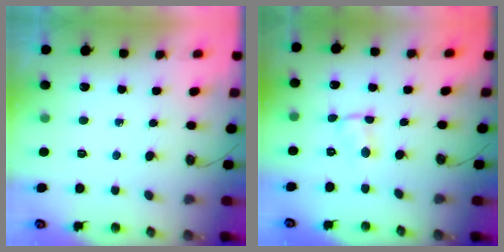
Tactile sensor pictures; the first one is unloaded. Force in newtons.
{"total": 1.4, "press": 1.4, "slide": 0.1}